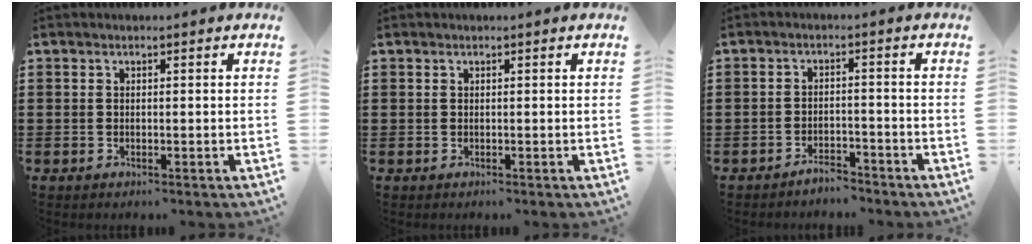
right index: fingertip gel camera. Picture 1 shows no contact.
{"total": 0.0}
{"total": 3.0, "force": [-2.9, 0.4, 0.3], "torque": [-0.011, 0.002, -0.059]}